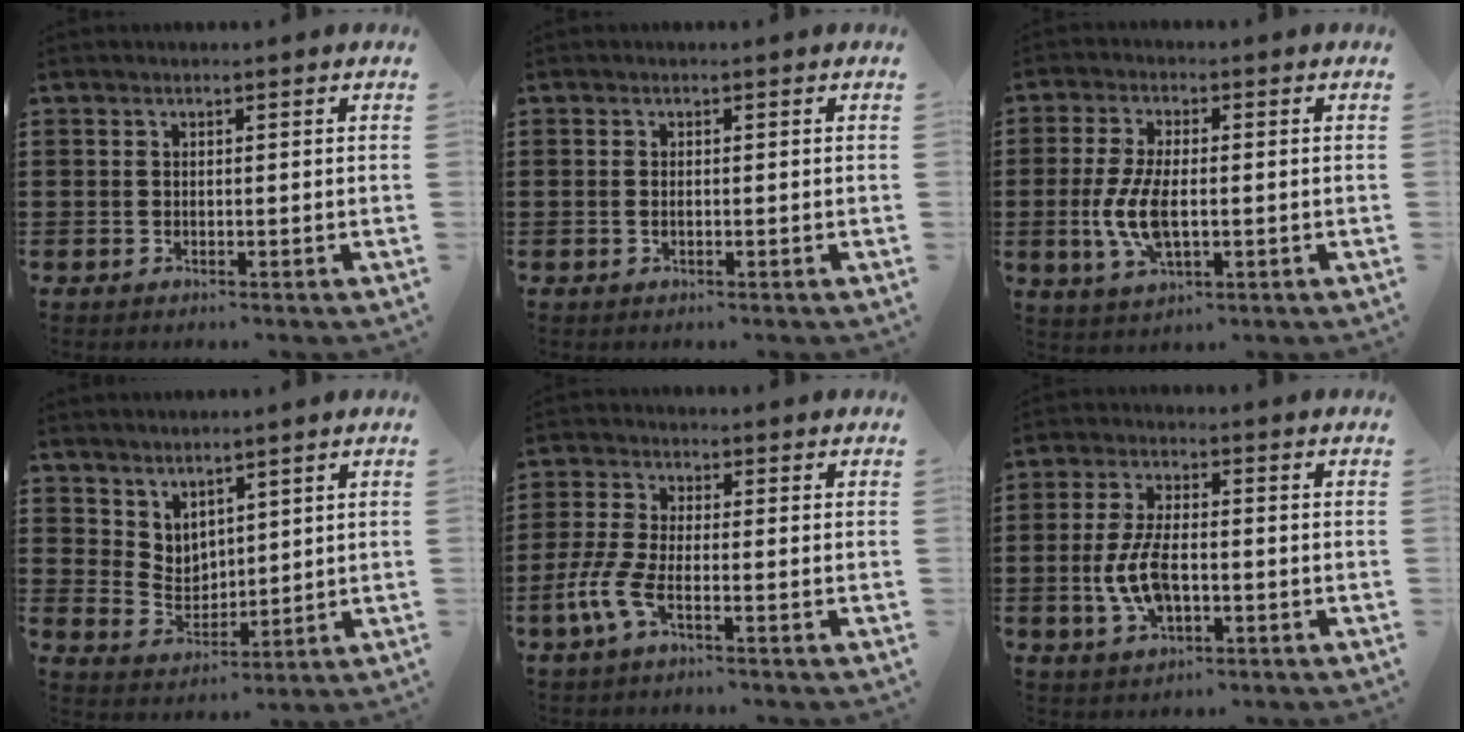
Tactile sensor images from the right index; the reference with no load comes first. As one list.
[{"total": 0.7, "force": [0.0, 0.3, 0.7], "torque": [-0.015, 0.000, -0.001]}, {"total": 7.5, "force": [-0.9, 3.4, 6.7], "torque": [-0.151, -0.006, -0.021]}, {"total": 4.1, "force": [3.7, 1.9, 0.0], "torque": [-0.015, -0.009, 0.072]}, {"total": 5.3, "force": [-2.5, 1.5, 4.4], "torque": [-0.116, -0.015, -0.054]}, {"total": 7.7, "force": [-1.4, 3.7, 6.6], "torque": [-0.150, -0.001, -0.031]}]